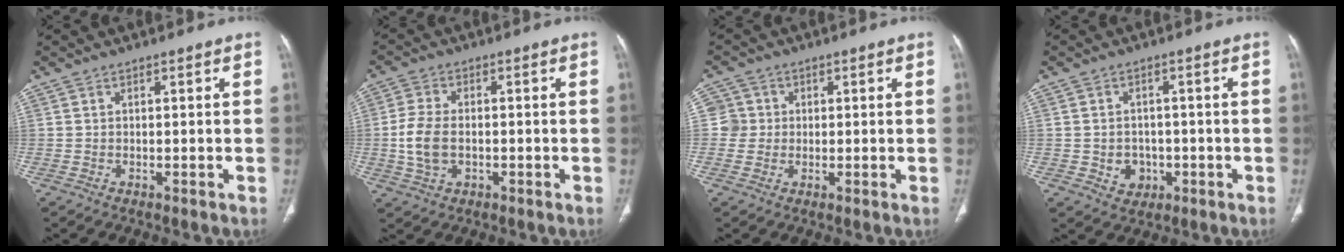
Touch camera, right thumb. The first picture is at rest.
{"total": 7.2, "force": [-0.9, 4.6, 5.4], "torque": [-0.120, 0.006, -0.017]}
{"total": 3.8, "force": [0.3, 3.8, 0.0], "torque": [0.030, 0.008, 0.002]}
{"total": 4.6, "force": [-1.1, 4.0, 2.1], "torque": [-0.010, 0.008, -0.007]}